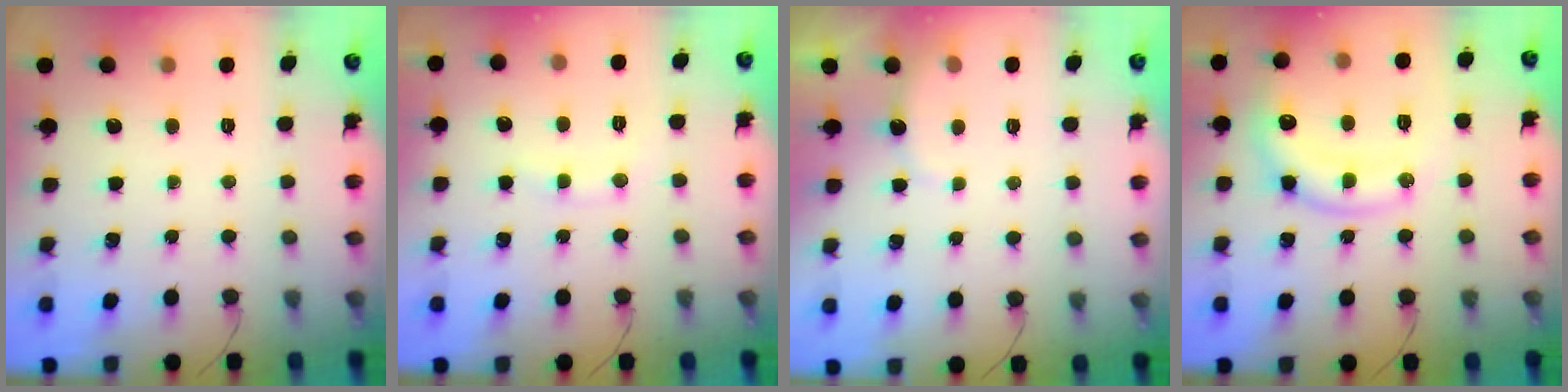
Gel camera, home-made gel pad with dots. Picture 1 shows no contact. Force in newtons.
{"total": 5.9, "press": 5.7, "slide": 1.6}
{"total": 3.0, "press": 2.9, "slide": 0.8}
{"total": 15.6, "press": 15.6, "slide": 1.5}